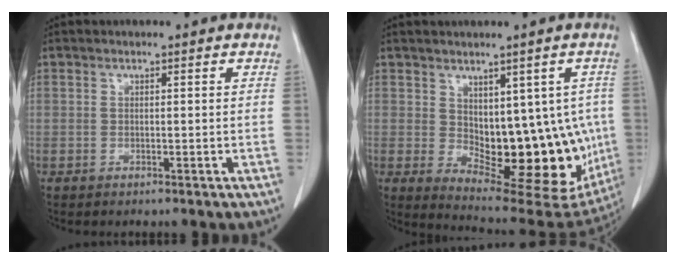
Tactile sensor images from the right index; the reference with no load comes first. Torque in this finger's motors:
{"motor_torque": [0.55, -0.06, 0.31, 0.06]}